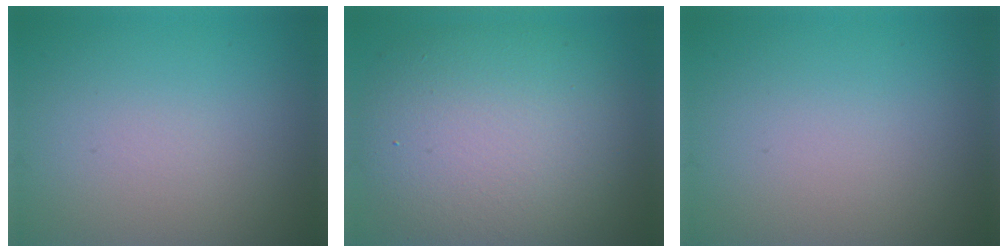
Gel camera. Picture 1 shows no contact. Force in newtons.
{"total": 10.5, "press": 10.5, "slide": 0.5}
{"total": 0.0}